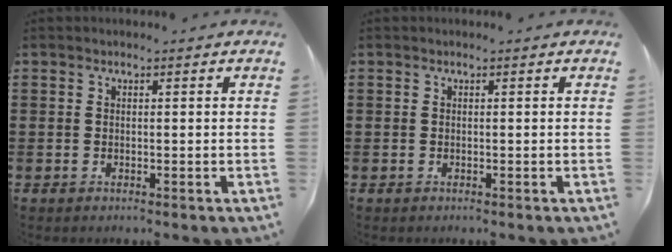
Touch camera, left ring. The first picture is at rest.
{"total": 0.0}